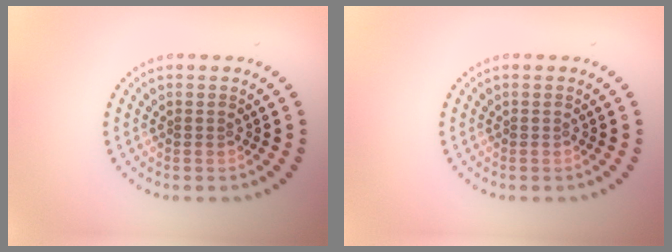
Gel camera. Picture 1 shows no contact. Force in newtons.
{"total": 0.0}